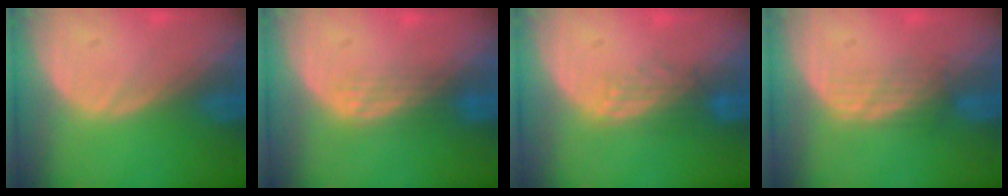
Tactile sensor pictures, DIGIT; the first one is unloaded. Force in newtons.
{"total": 2.9, "press": 2.5, "slide": 1.5}
{"total": 2.8, "press": 2.6, "slide": 1.2}
{"total": 2.9, "press": 2.6, "slide": 1.3}